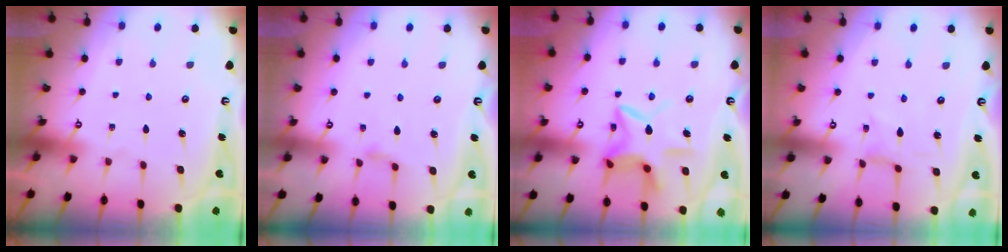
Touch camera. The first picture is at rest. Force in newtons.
{"total": 2.9, "press": 2.8, "slide": 0.5}
{"total": 11.4, "press": 11.4, "slide": 0.8}
{"total": 0.0}